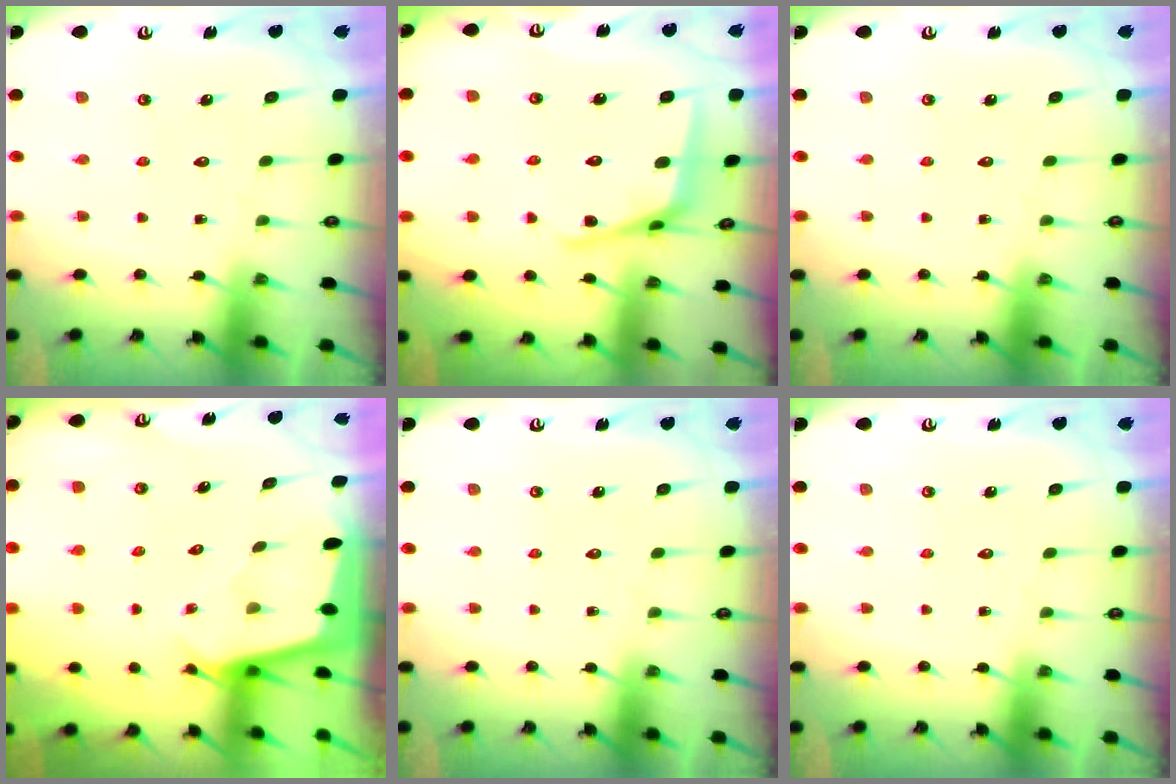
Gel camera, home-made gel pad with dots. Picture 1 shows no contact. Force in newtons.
{"total": 8.6, "press": 8.5, "slide": 0.7}
{"total": 0.0}
{"total": 2.5, "press": 2.5, "slide": 0.1}
{"total": 0.0}
{"total": 0.0}